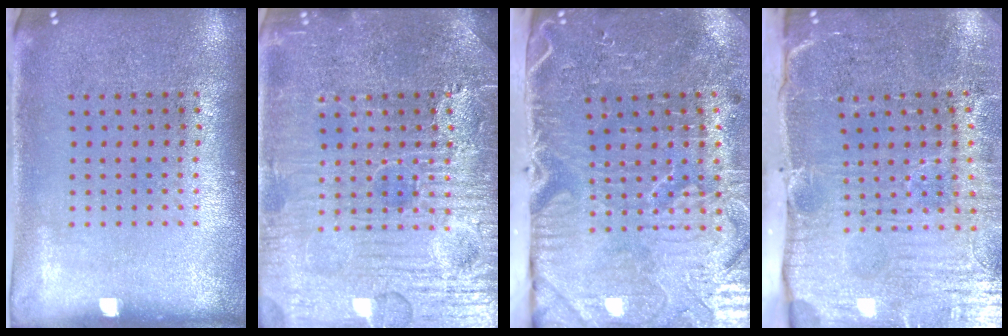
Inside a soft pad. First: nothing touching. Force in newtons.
{"total": 4.9, "press": 4.9, "slide": 0.4}
{"total": 5.3, "press": 4.4, "slide": 3.0}
{"total": 5.4, "press": 4.4, "slide": 3.1}